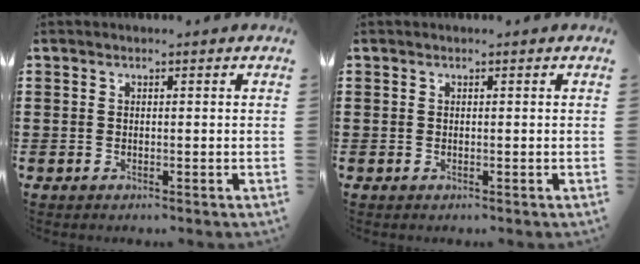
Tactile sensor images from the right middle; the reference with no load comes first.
{"total": 0.0}